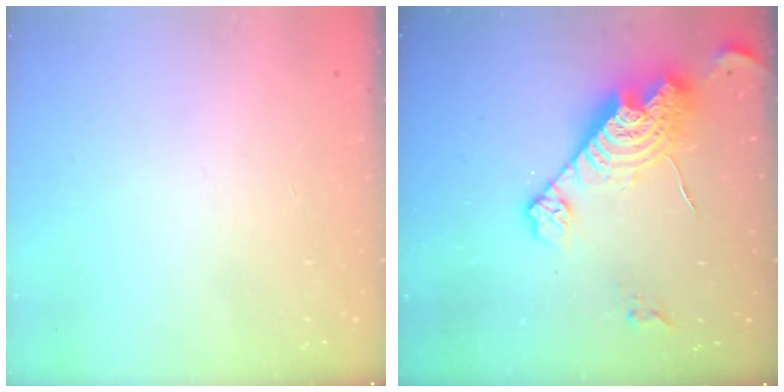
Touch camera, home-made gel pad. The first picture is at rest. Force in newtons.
{"total": 21.5, "press": 21.4, "slide": 1.6}